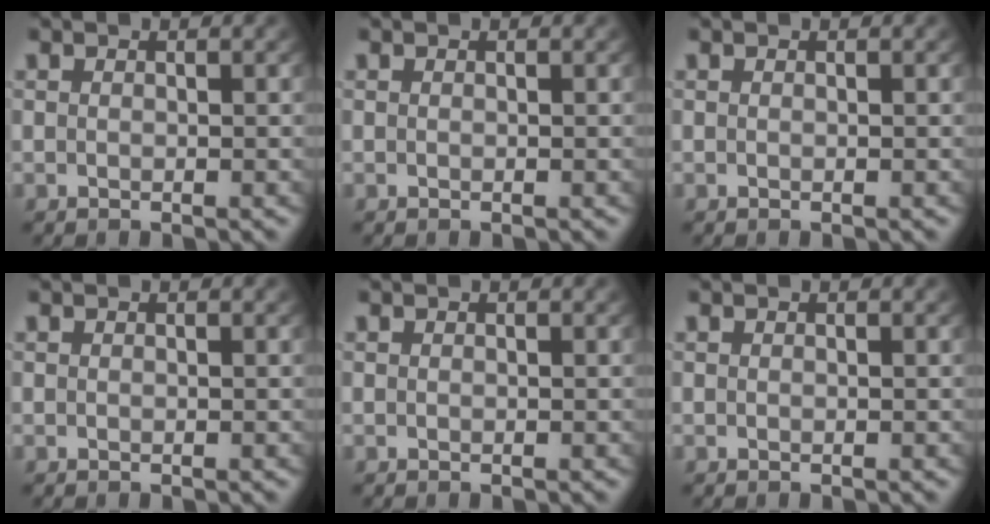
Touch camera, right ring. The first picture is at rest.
{"total": 0.0}
{"total": 0.0}
{"total": 0.0}
{"total": 0.0}
{"total": 0.0}